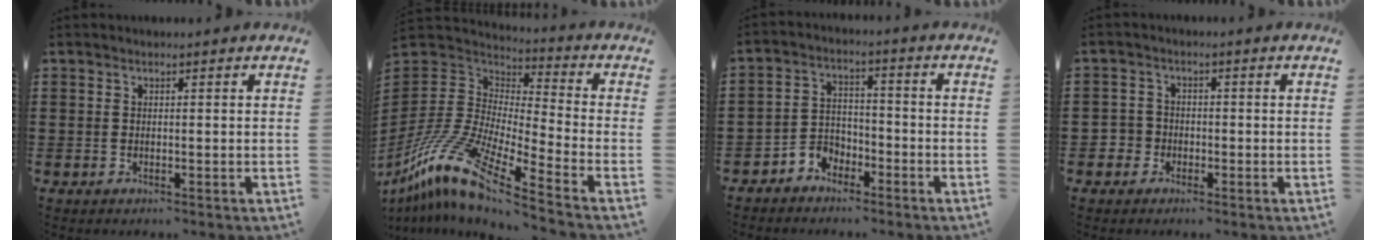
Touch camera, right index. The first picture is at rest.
{"total": 12.5, "force": [-9.8, 1.3, 7.6], "torque": [-0.188, -0.006, -0.207]}
{"total": 3.7, "force": [-3.1, 2.0, 0.1], "torque": [-0.011, 0.007, -0.065]}
{"total": 2.6, "force": [-1.5, 2.2, 0.3], "torque": [-0.025, 0.000, -0.035]}